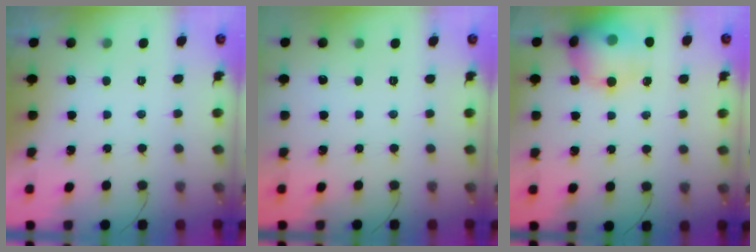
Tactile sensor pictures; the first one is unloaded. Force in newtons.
{"total": 0.0}
{"total": 15.0, "press": 14.7, "slide": 2.8}